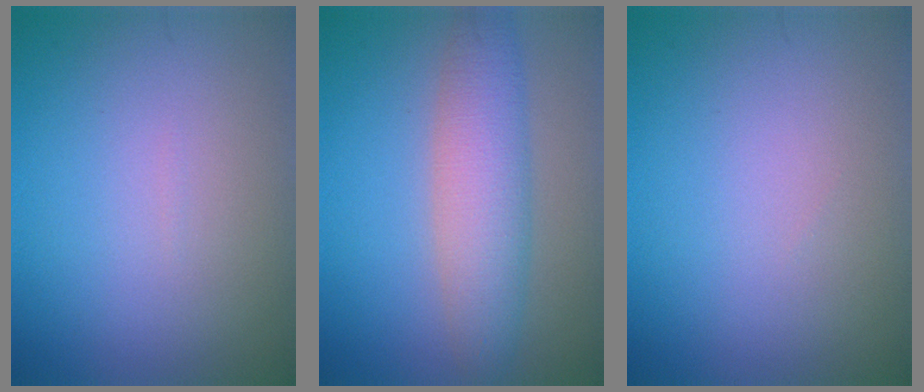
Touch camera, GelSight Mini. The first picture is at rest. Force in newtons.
{"total": 5.1, "press": 5.1, "slide": 0.0}
{"total": 0.0}